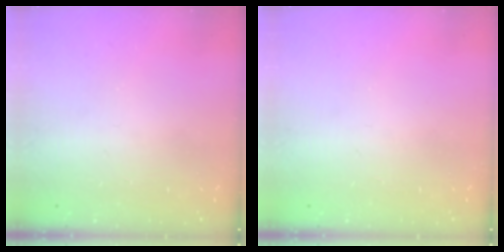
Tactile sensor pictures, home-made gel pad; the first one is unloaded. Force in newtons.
{"total": 0.0}